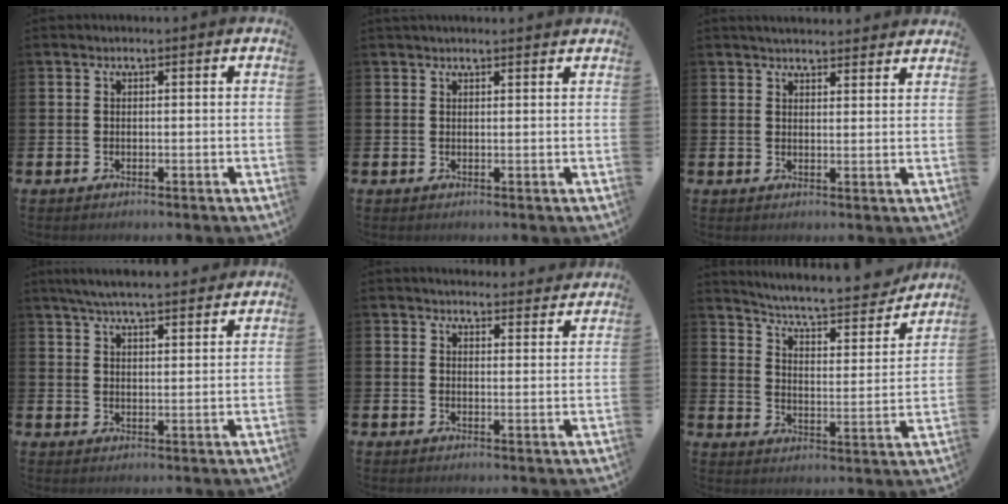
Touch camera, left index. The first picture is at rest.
{"total": 1.1, "force": [1.1, 0.0, 0.3], "torque": [0.006, -0.005, 0.017]}
{"total": 3.3, "force": [3.2, 0.4, 0.2], "torque": [-0.007, -0.015, 0.059]}
{"total": 5.7, "force": [5.4, 0.5, 1.6], "torque": [-0.042, -0.022, 0.099]}
{"total": 3.8, "force": [3.8, 0.6, 0.0], "torque": [0.004, -0.025, 0.067]}
{"total": 6.9, "force": [6.5, 0.9, 2.0], "torque": [-0.064, -0.053, 0.107]}